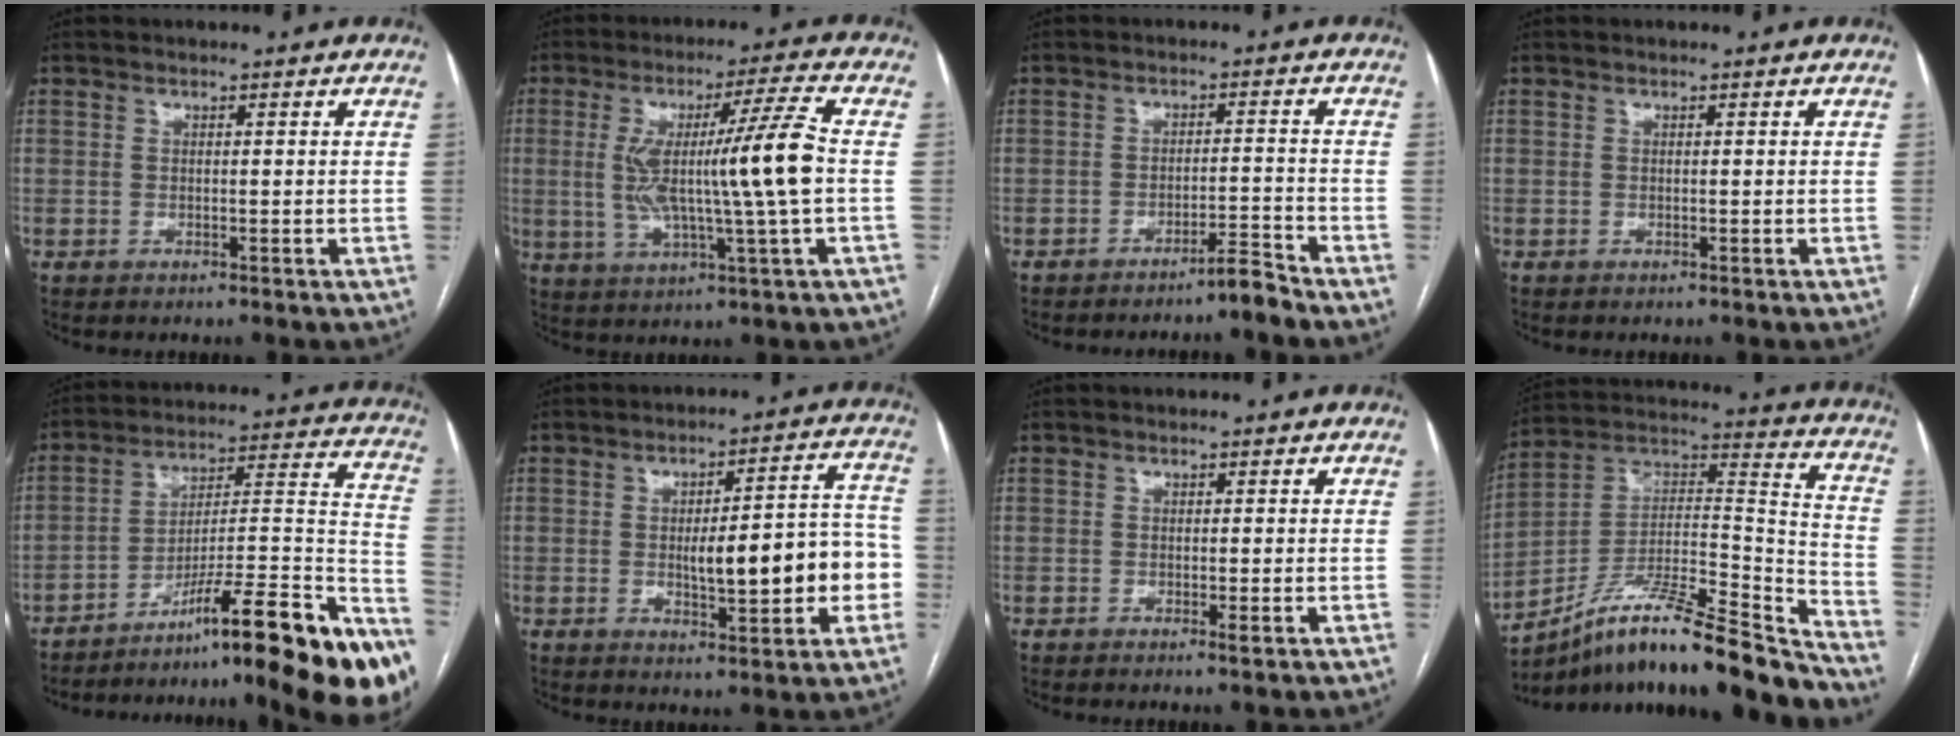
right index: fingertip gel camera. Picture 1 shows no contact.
{"total": 13.2, "force": [0.2, -0.9, 13.2], "torque": [-0.243, 0.005, 0.004]}
{"total": 3.4, "force": [-3.1, -0.6, 1.3], "torque": [-0.015, -0.008, -0.052]}
{"total": 0.0}
{"total": 27.1, "force": [-19.0, 1.4, 19.3], "torque": [-0.173, 0.024, -0.283]}
{"total": 12.9, "force": [-1.9, 3.1, 12.4], "torque": [-0.164, 0.027, -0.017]}
{"total": 0.6, "force": [-0.3, 0.0, 0.6], "torque": [-0.007, -0.001, -0.003]}
{"total": 23.7, "force": [-19.2, 2.7, 13.6], "torque": [-0.182, 0.035, -0.321]}